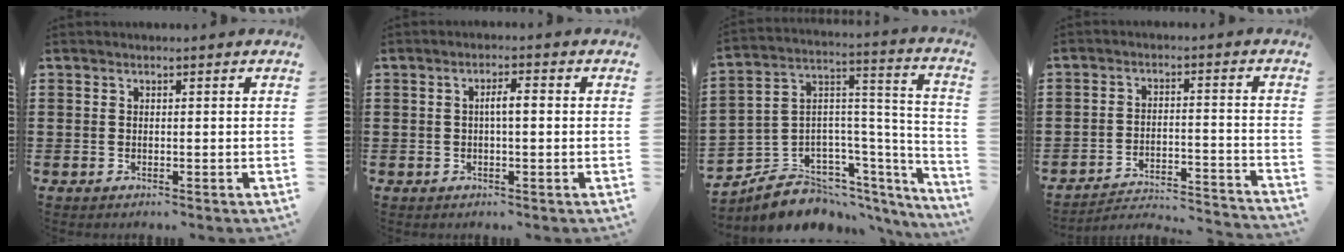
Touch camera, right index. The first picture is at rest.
{"total": 2.6, "force": [0.0, 0.5, 2.6], "torque": [-0.046, 0.002, -0.002]}
{"total": 6.4, "force": [-5.1, 3.9, 0.6], "torque": [-0.019, -0.007, -0.091]}
{"total": 3.2, "force": [-3.1, 0.4, 0.8], "torque": [-0.022, -0.002, -0.070]}